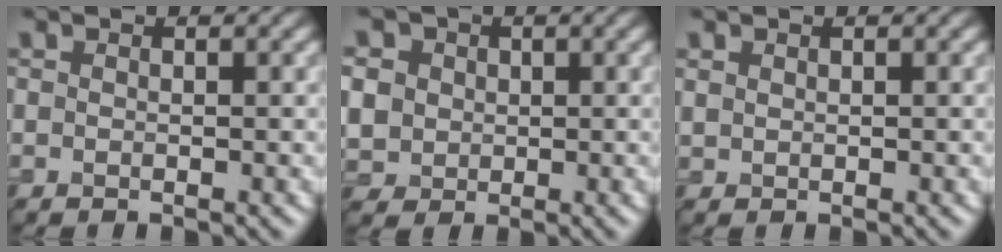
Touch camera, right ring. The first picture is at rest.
{"total": 7.6, "force": [1.9, 6.6, 3.2], "torque": [-0.084, 0.022, 0.017]}
{"total": 0.6, "force": [0.4, 0.4, 0.2], "torque": [-0.004, -0.002, 0.014]}